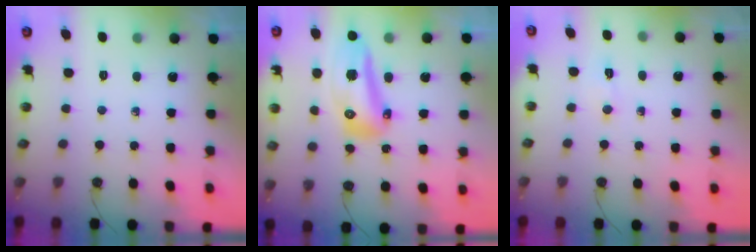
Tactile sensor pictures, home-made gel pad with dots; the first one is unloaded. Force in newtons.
{"total": 15.8, "press": 15.0, "slide": 5.0}
{"total": 2.6, "press": 2.6, "slide": 0.6}